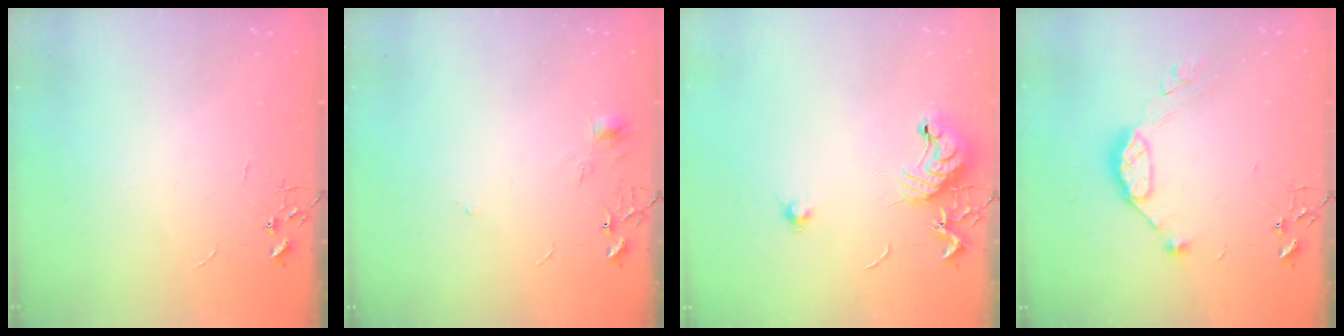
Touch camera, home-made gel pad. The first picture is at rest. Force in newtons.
{"total": 4.8, "press": 4.8, "slide": 0.5}
{"total": 11.3, "press": 11.2, "slide": 1.1}
{"total": 10.8, "press": 10.7, "slide": 0.8}